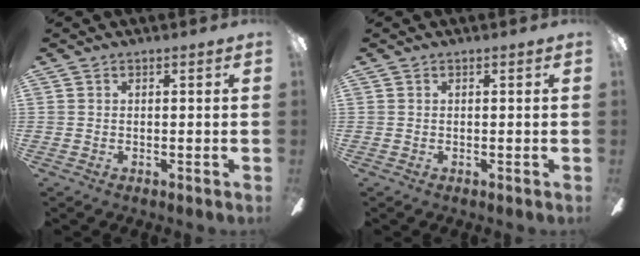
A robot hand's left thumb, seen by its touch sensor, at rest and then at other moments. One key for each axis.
{"total": 0.0}